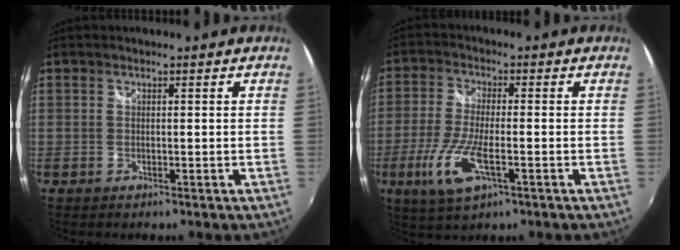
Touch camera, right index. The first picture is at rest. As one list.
[{"total": 10.0, "force": [-3.9, 2.9, 8.7], "torque": [-0.190, -0.018, -0.074]}]